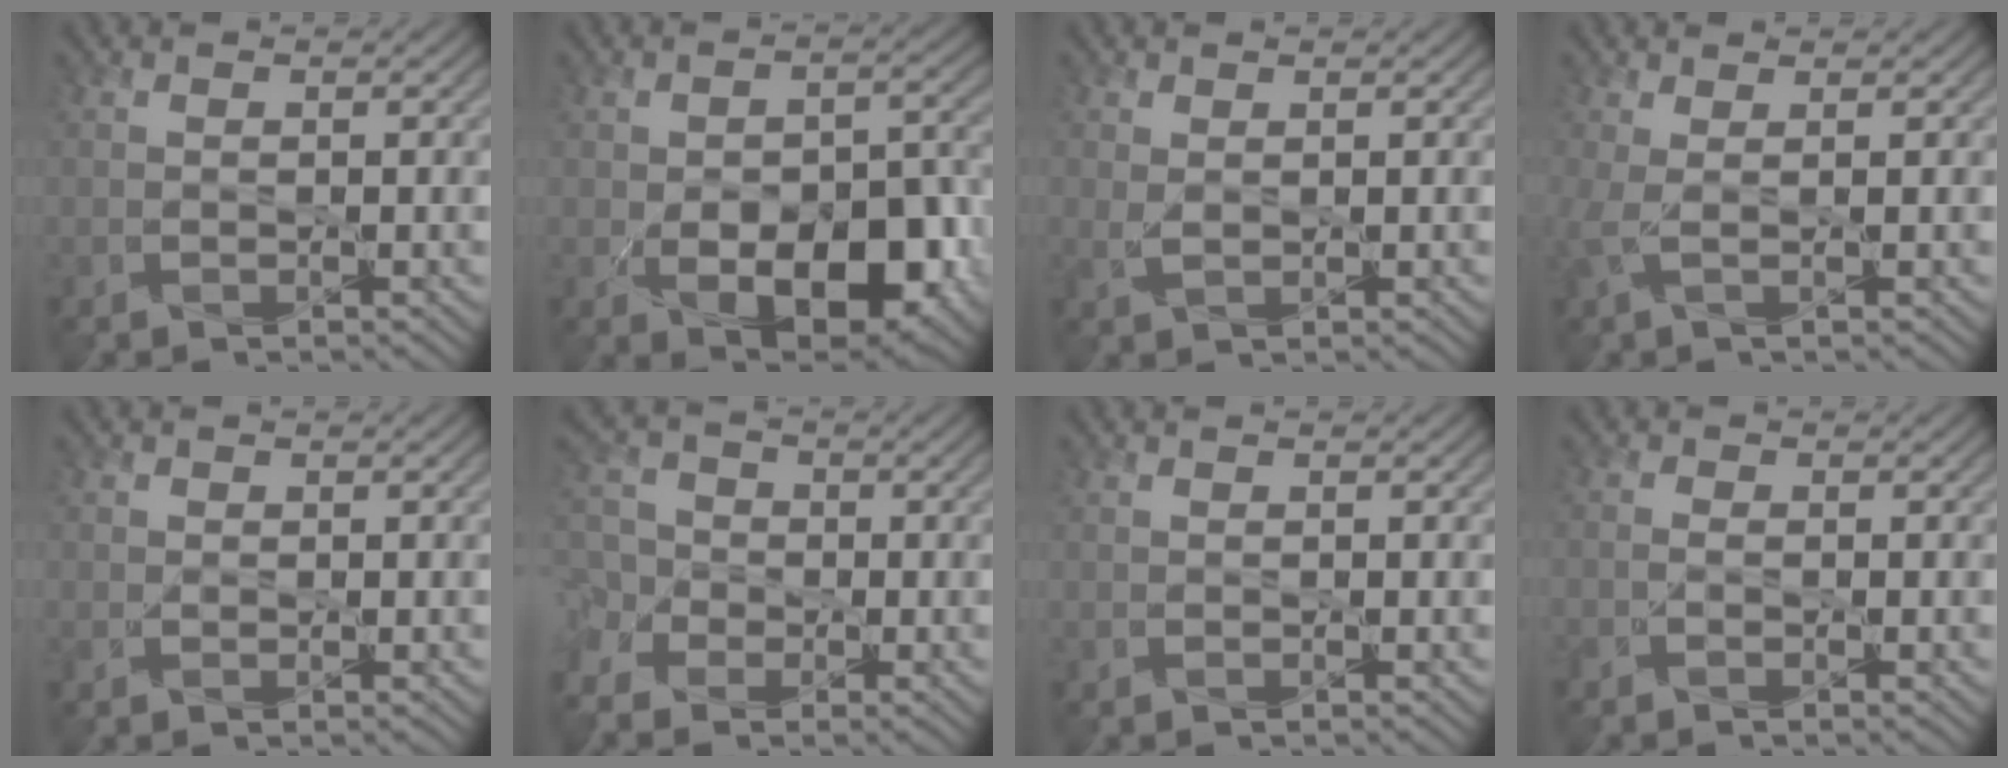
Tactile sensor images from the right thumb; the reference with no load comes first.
{"total": 11.5, "force": [-3.5, 6.6, 8.8], "torque": [-0.137, -0.019, -0.046]}
{"total": 1.5, "force": [0.5, 0.9, 1.0], "torque": [-0.027, -0.002, 0.013]}
{"total": 2.4, "force": [0.5, 0.5, 2.3], "torque": [-0.055, 0.006, 0.005]}
{"total": 0.8, "force": [0.0, 0.8, 0.2], "torque": [-0.006, -0.003, -0.002]}
{"total": 6.1, "force": [-3.2, 4.6, 2.4], "torque": [-0.062, -0.013, -0.067]}
{"total": 0.0}
{"total": 1.2, "force": [-0.7, 0.6, 0.8], "torque": [-0.020, 0.000, -0.017]}